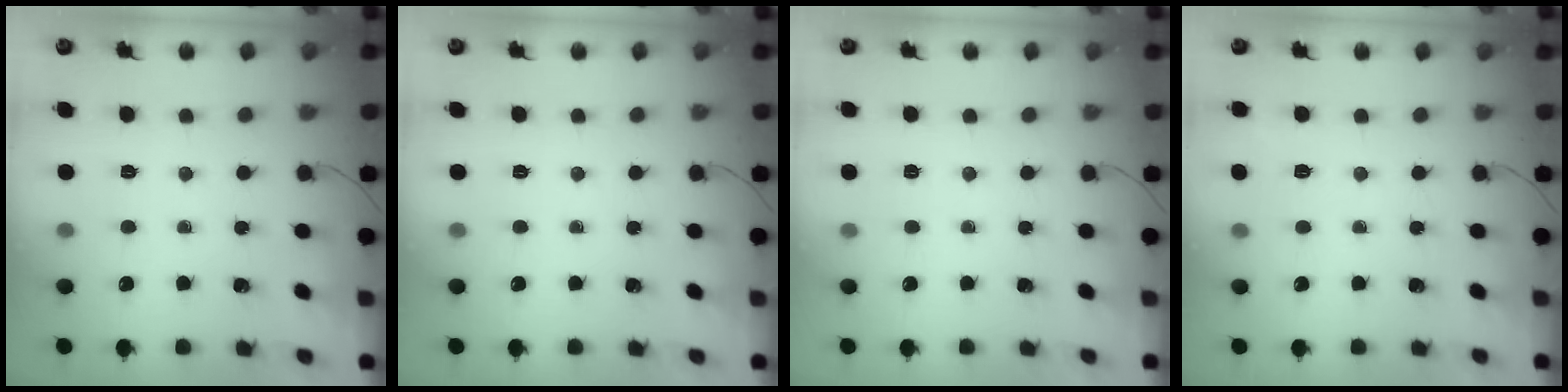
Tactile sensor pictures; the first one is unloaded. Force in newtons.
{"total": 0.0}
{"total": 2.6, "press": 2.3, "slide": 1.2}
{"total": 5.7, "press": 5.4, "slide": 1.7}